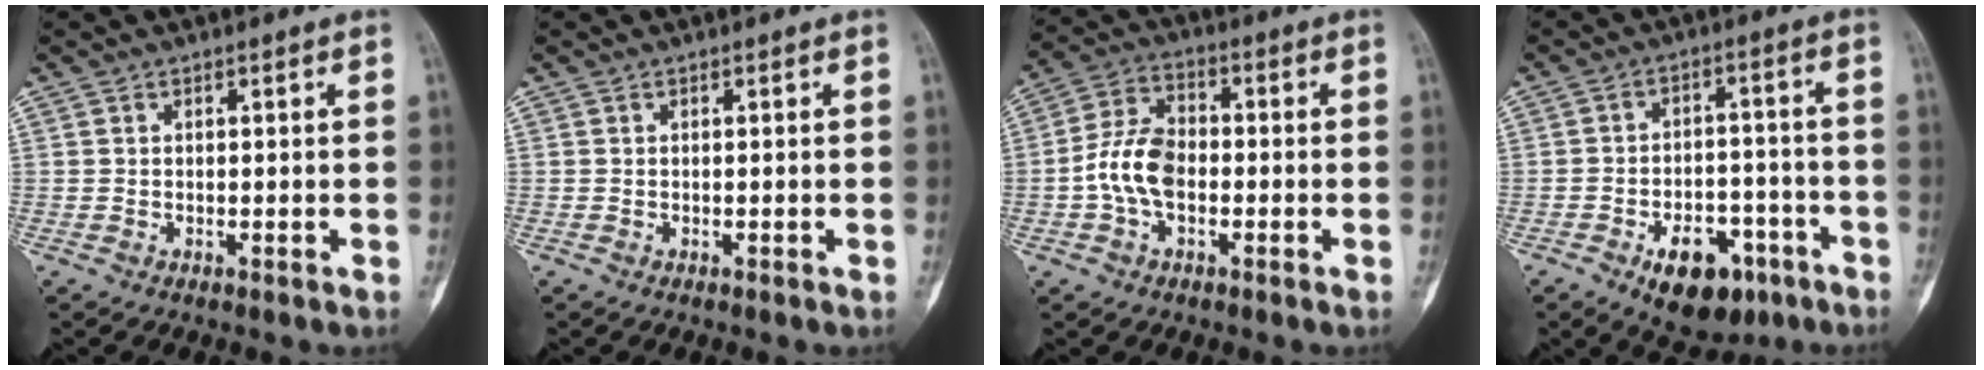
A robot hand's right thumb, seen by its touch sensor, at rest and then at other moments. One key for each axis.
{"total": 0.0}
{"total": 9.1, "fx": -1.7, "fy": 5.7, "fz": 6.8, "tx": -0.131, "ty": 0.028, "tz": -0.041}
{"total": 12.2, "fx": -6.4, "fy": 7.1, "fz": 7.5, "tx": -0.078, "ty": 0.038, "tz": -0.087}